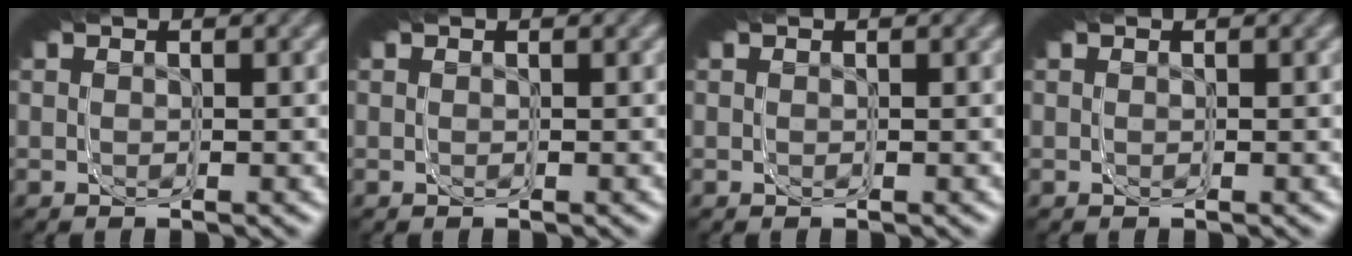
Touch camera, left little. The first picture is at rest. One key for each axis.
{"total": 0.0}
{"total": 0.0}
{"total": 0.0}